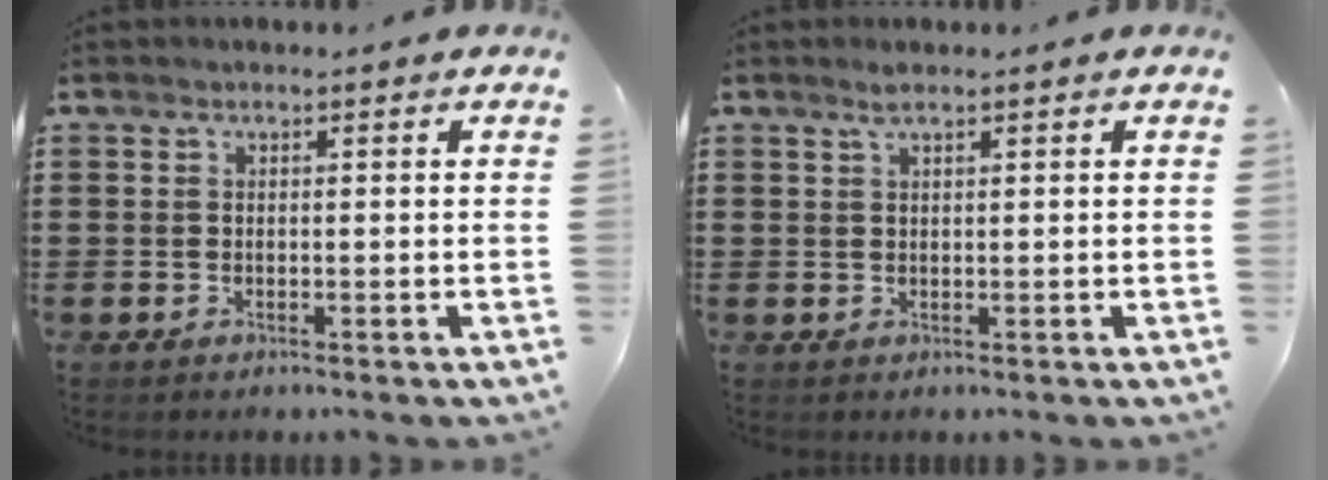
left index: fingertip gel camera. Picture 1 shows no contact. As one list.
[{"total": 1.6, "force": [1.2, 0.2, 1.1], "torque": [-0.024, 0.002, 0.021]}]